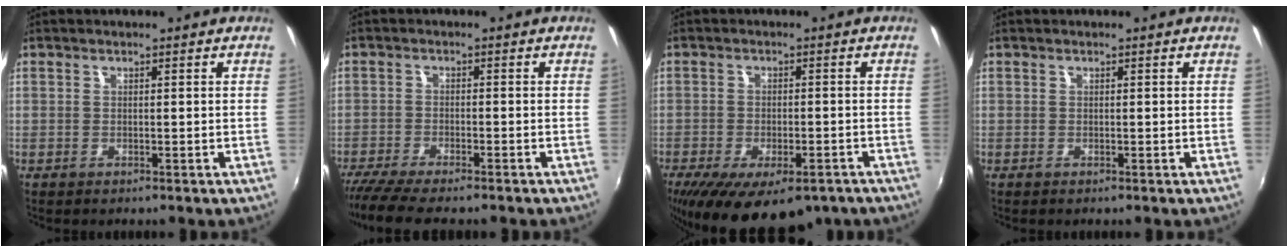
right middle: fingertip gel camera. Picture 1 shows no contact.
{"total": 7.2, "force": [-6.2, 0.5, 3.6], "torque": [-0.091, -0.032, -0.109]}
{"total": 17.6, "force": [-11.7, 7.5, 10.8], "torque": [-0.214, -0.046, -0.159]}
{"total": 0.0}